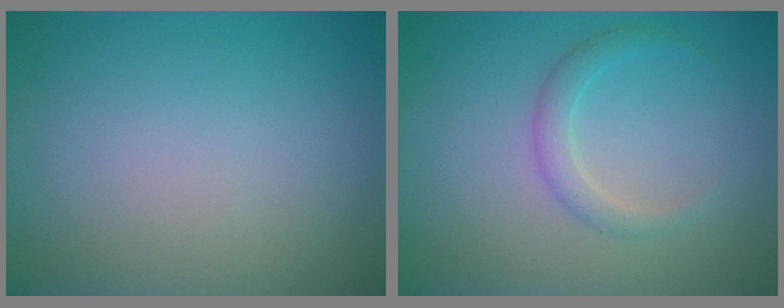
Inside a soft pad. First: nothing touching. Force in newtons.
{"total": 1.8, "press": 1.8, "slide": 0.1}